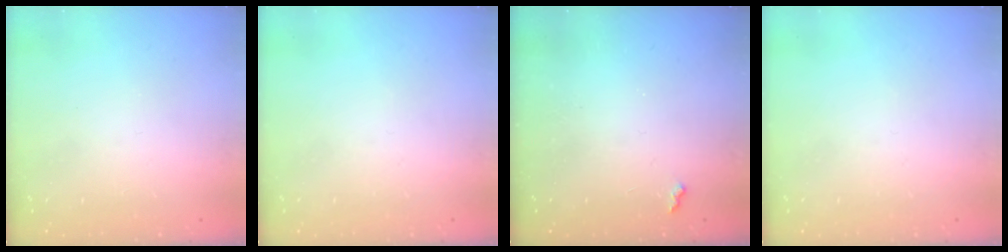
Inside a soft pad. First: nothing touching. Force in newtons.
{"total": 0.0}
{"total": 2.6, "press": 2.5, "slide": 0.5}
{"total": 0.0}